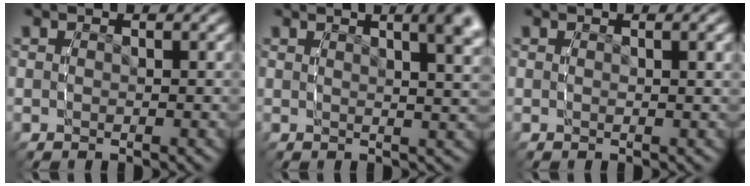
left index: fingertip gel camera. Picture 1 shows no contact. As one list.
[{"total": 6.7, "force": [3.3, 1.9, 5.5], "torque": [-0.054, 0.015, 0.047]}, {"total": 0.6, "force": [0.3, -0.3, 0.5], "torque": [-0.007, -0.002, 0.008]}]